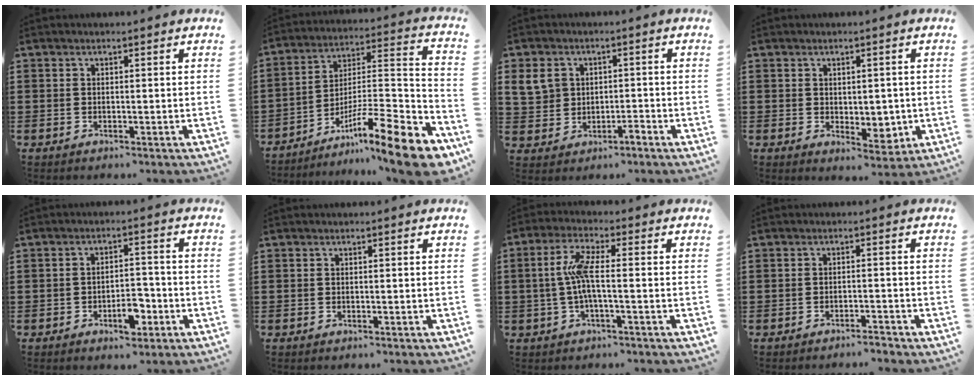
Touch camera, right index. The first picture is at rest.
{"total": 14.7, "force": [-10.1, 1.7, 10.6], "torque": [-0.146, 0.019, -0.179]}
{"total": 4.3, "force": [0.3, 3.8, 1.9], "torque": [-0.065, 0.006, 0.001]}
{"total": 3.5, "force": [0.2, 2.6, 2.4], "torque": [-0.033, 0.000, 0.002]}
{"total": 5.1, "force": [-2.4, 2.3, 3.8], "torque": [-0.059, 0.011, -0.042]}
{"total": 0.0}
{"total": 6.1, "force": [-0.5, 1.0, 6.0], "torque": [-0.130, -0.007, -0.020]}
{"total": 2.0, "force": [-1.9, -0.3, 0.4], "torque": [-0.009, 0.000, -0.040]}